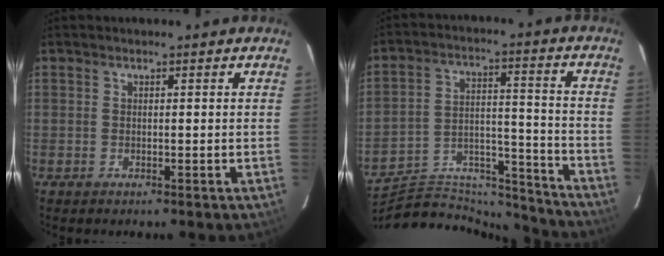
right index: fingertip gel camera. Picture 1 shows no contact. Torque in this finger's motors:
{"motor_torque": [-1.02, -1.04, -0.43, -0.14]}